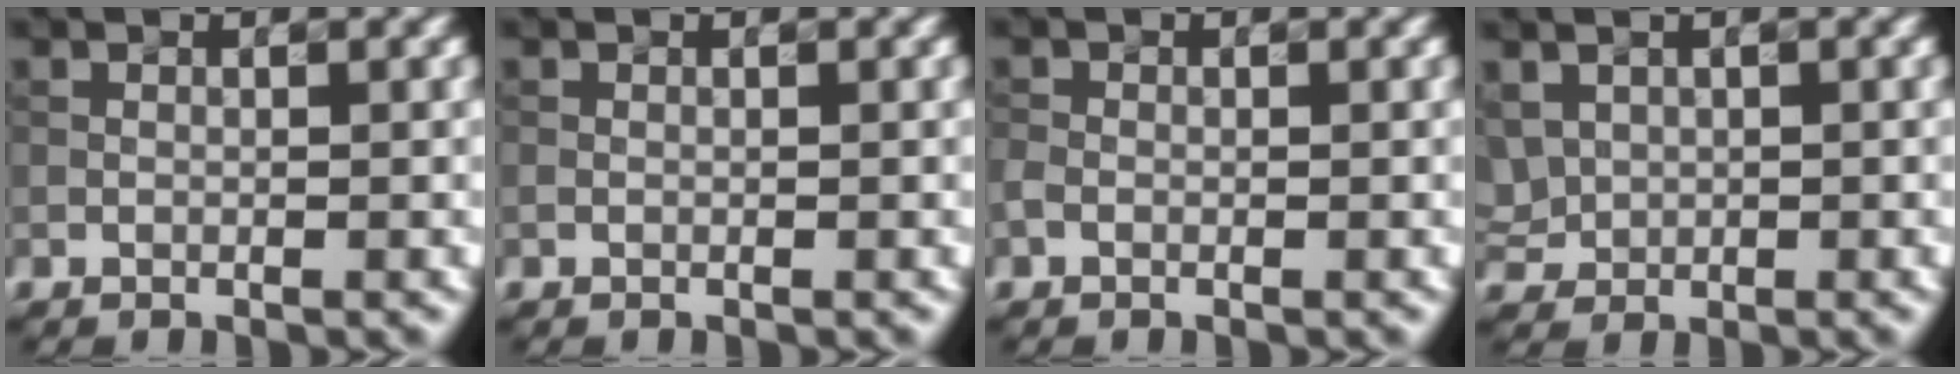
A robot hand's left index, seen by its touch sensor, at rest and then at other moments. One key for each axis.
{"total": 0.0}
{"total": 0.9, "fx": -0.4, "fy": 0.7, "fz": 0.4, "tx": -0.013, "ty": 0.001, "tz": -0.009}
{"total": 2.1, "fx": 0.8, "fy": 1.8, "fz": 0.8, "tx": -0.024, "ty": 0.004, "tz": 0.021}